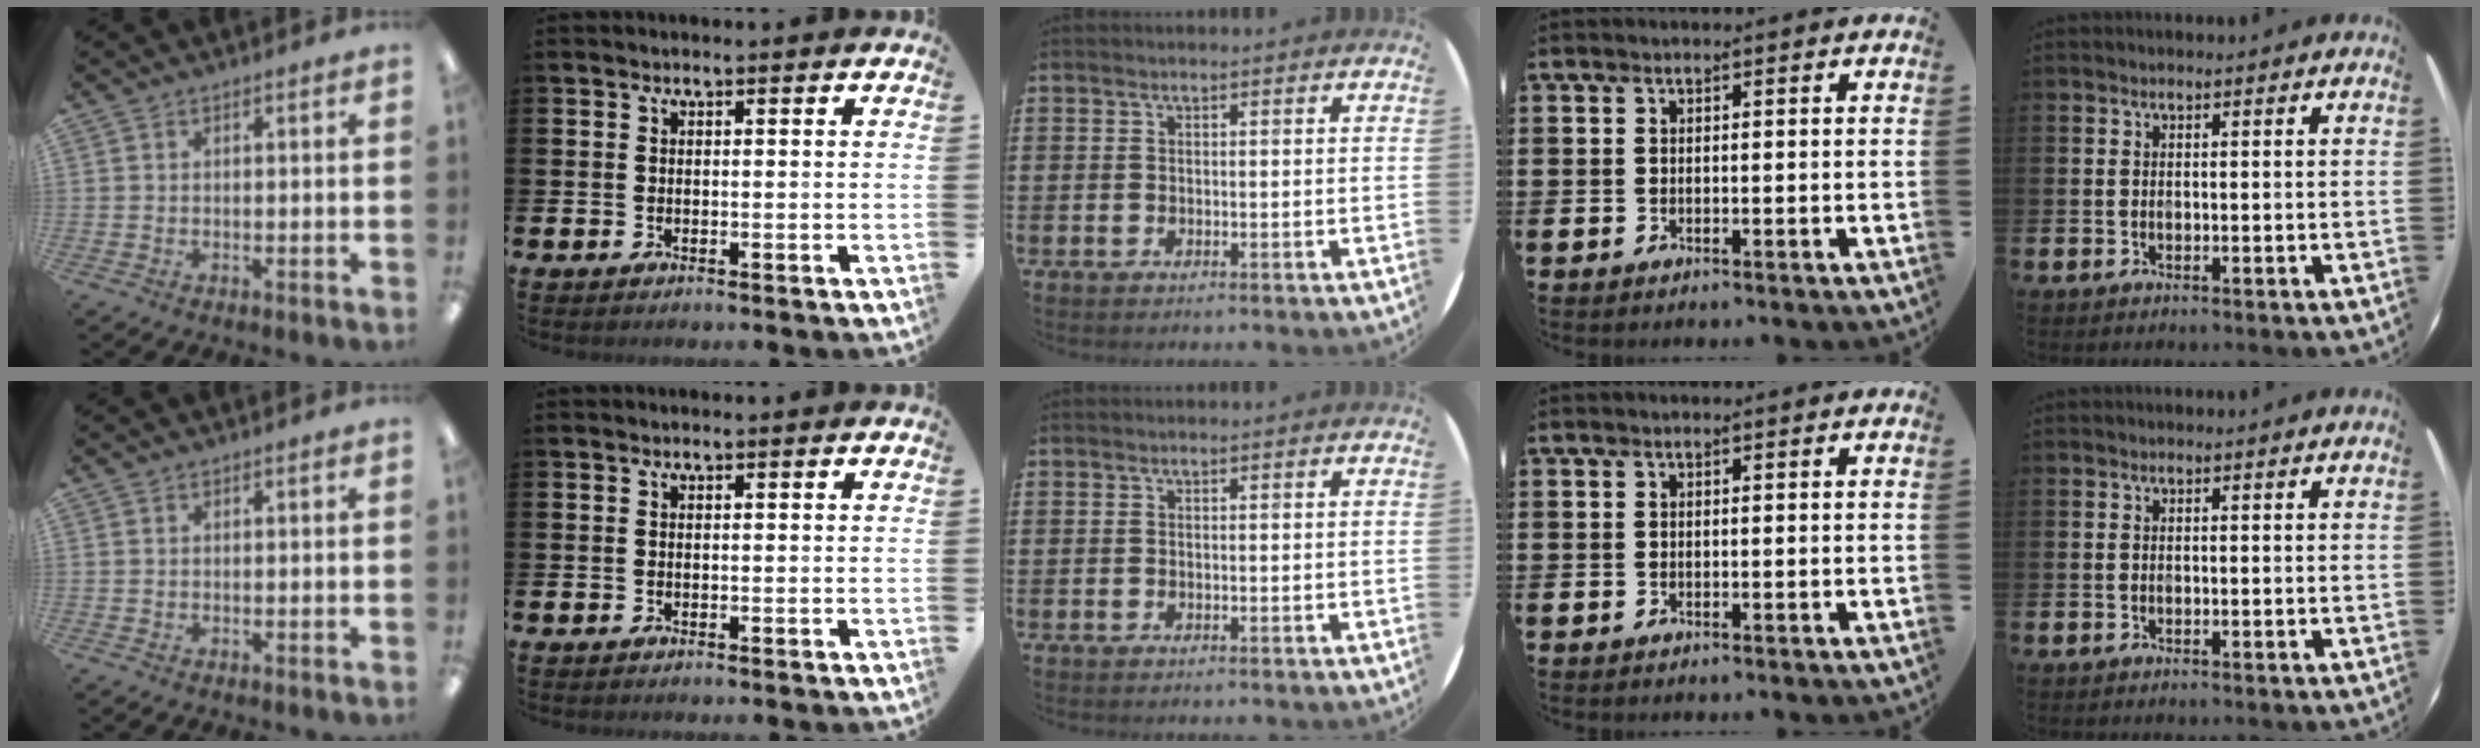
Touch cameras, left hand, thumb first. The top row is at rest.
{}